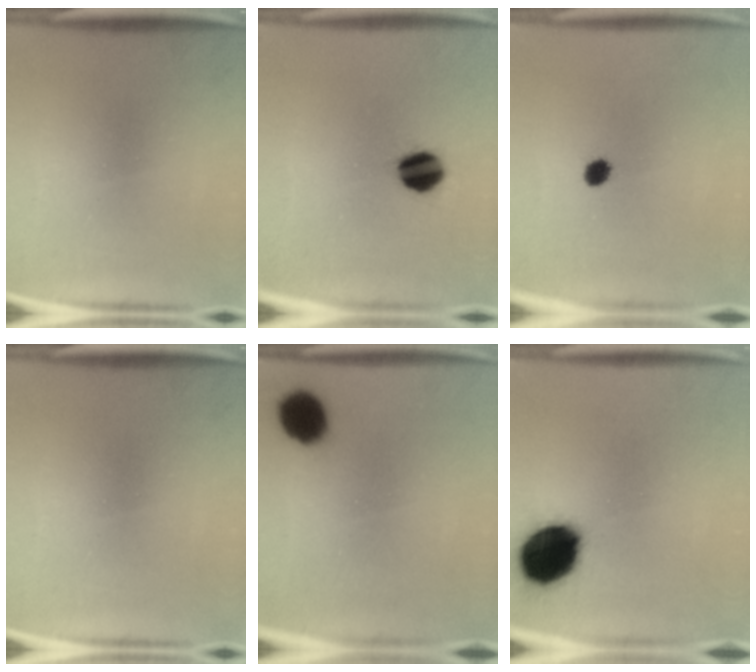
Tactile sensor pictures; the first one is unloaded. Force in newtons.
{"total": 8.9}
{"total": 2.8}
{"total": 0.0}
{"total": 8.4}
{"total": 18.2}